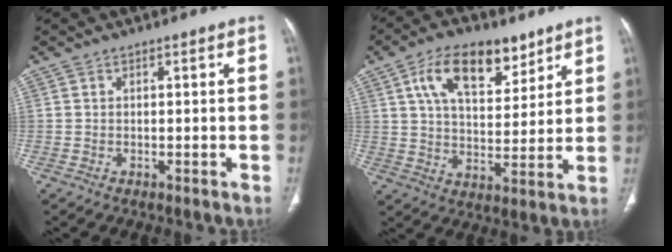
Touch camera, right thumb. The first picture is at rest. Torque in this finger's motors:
{"motor_torque": [-0.84, 1.09, 0.65, -0.02, 0.13]}